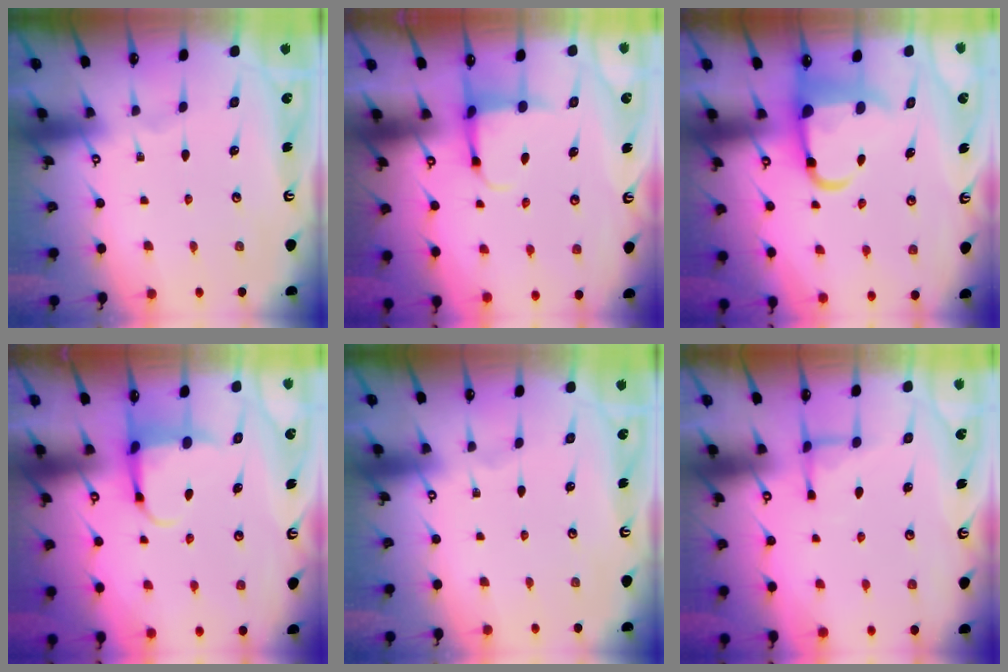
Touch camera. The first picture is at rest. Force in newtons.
{"total": 3.9, "press": 3.7, "slide": 1.2}
{"total": 8.3, "press": 7.7, "slide": 2.9}
{"total": 6.1, "press": 6.0, "slide": 1.3}
{"total": 0.0}
{"total": 4.4, "press": 4.3, "slide": 0.7}